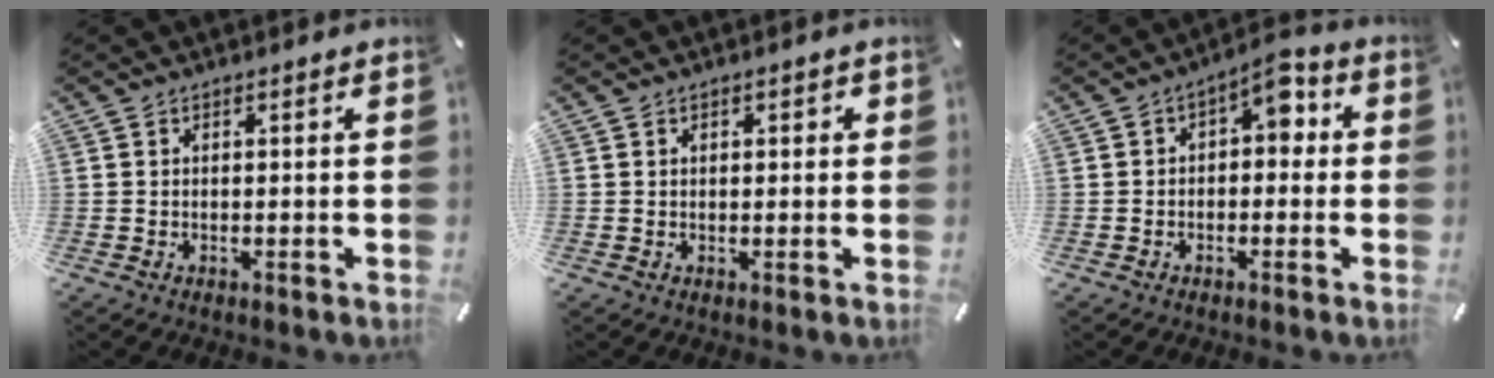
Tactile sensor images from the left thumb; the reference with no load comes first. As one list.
[{"total": 1.0, "force": [0.2, 0.7, 0.6], "torque": [-0.013, 0.006, 0.001]}, {"total": 5.3, "force": [1.2, 3.1, 4.2], "torque": [-0.061, -0.006, 0.012]}]